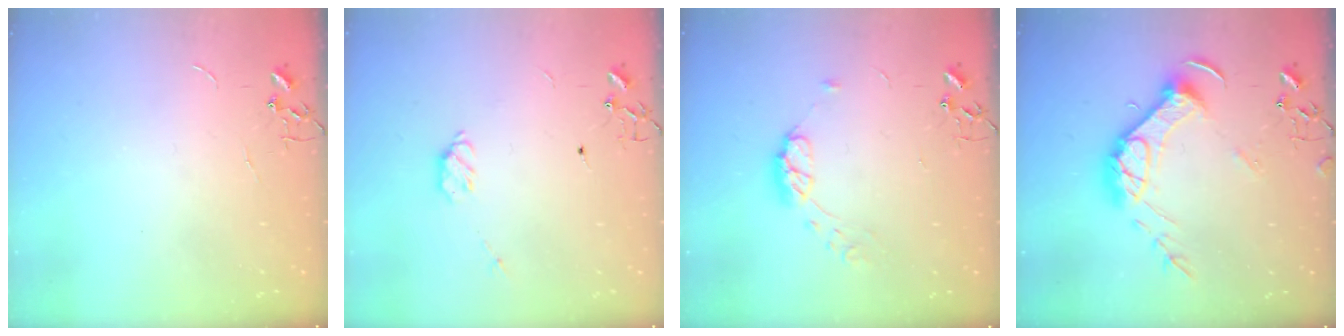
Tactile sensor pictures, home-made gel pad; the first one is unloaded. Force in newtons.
{"total": 5.7, "press": 5.6, "slide": 1.0}
{"total": 8.7, "press": 8.7, "slide": 0.1}
{"total": 15.8, "press": 15.7, "slide": 1.6}